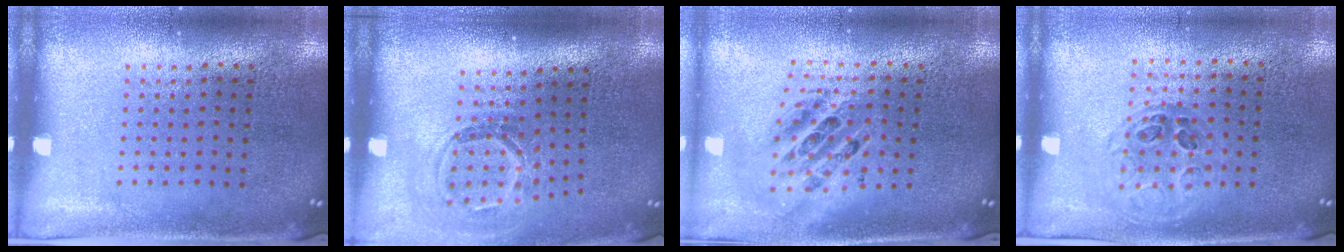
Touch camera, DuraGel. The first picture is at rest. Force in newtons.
{"total": 1.7, "press": 1.1, "slide": 1.3}
{"total": 2.0, "press": 1.6, "slide": 1.2}
{"total": 0.9, "press": 0.9, "slide": 0.2}